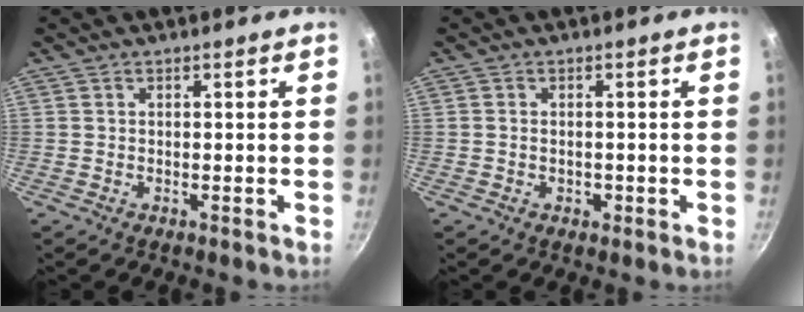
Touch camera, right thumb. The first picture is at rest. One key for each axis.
{"total": 1.6, "fx": -0.4, "fy": 1.2, "fz": 1.0, "tx": -0.013, "ty": 0.002, "tz": -0.007}